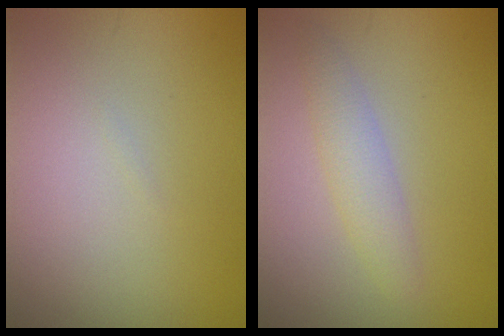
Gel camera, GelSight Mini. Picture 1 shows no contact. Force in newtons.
{"total": 2.2, "press": 2.2, "slide": 0.1}